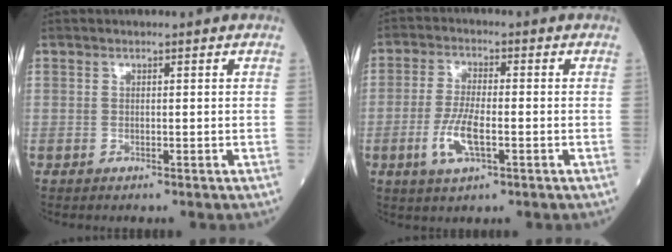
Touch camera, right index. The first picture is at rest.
{"total": 6.4, "force": [-2.1, 1.6, 5.9], "torque": [-0.124, -0.004, -0.038]}